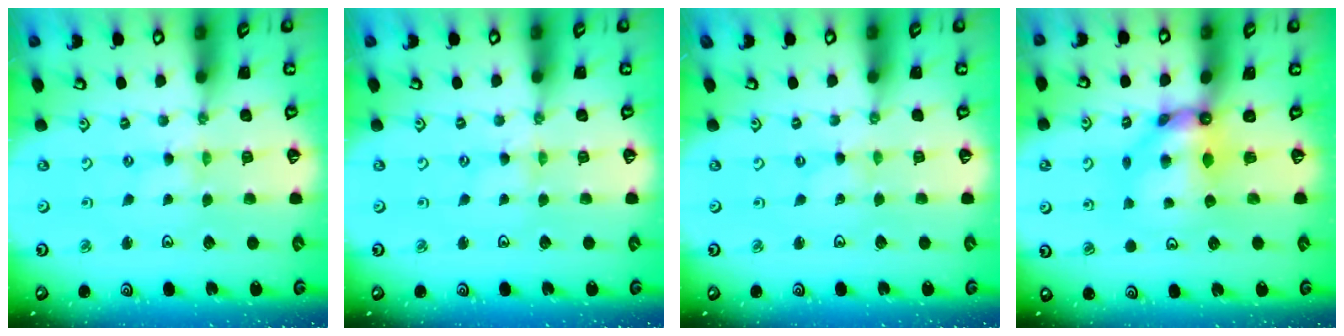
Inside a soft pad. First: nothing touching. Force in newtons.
{"total": 0.0}
{"total": 0.0}
{"total": 8.3, "press": 8.3, "slide": 0.8}